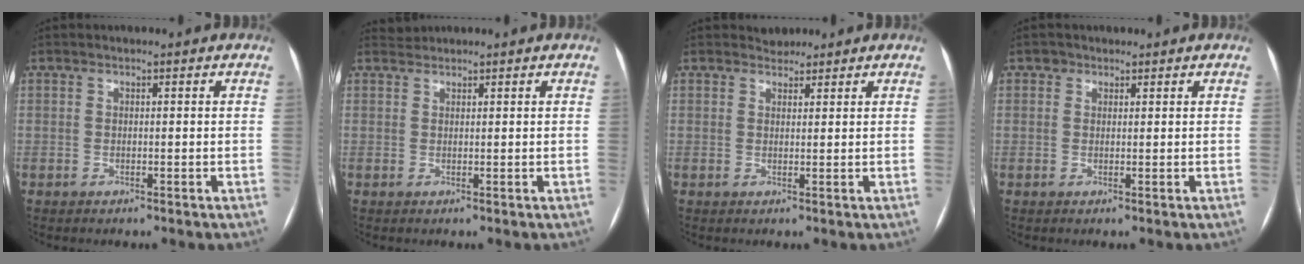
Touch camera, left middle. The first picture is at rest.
{"total": 1.1, "force": [1.0, 0.0, -0.4], "torque": [-0.002, 0.011, 0.023]}
{"total": 1.6, "force": [1.4, 0.7, -0.3], "torque": [0.004, 0.004, 0.020]}
{"total": 1.1, "force": [0.6, 0.9, 0.0], "torque": [0.007, -0.001, 0.006]}